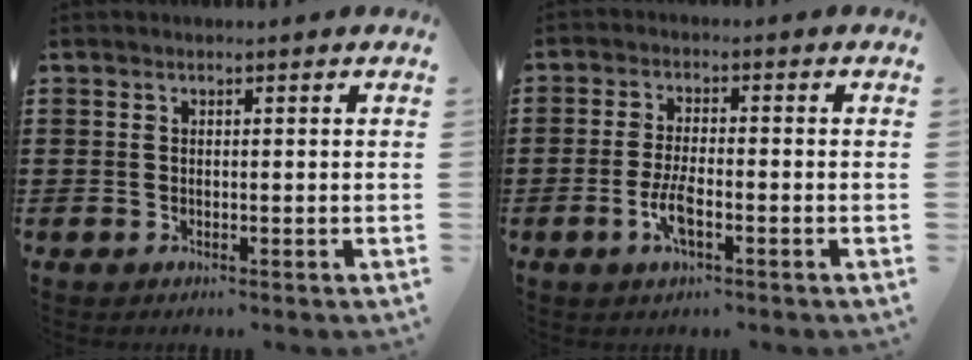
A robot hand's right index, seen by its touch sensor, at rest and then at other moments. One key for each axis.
{"total": 4.5, "fx": -1.7, "fy": 1.3, "fz": 3.9, "tx": -0.086, "ty": -0.003, "tz": -0.036}